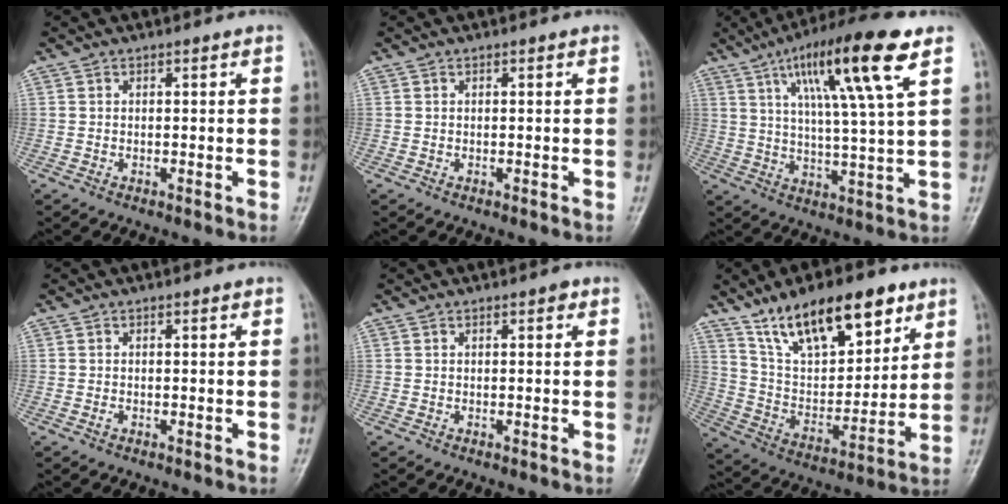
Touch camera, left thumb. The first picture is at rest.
{"total": 0.0}
{"total": 16.9, "force": [7.7, 1.9, 15.0], "torque": [-0.254, -0.015, 0.127]}
{"total": 0.6, "force": [-0.1, 0.3, 0.4], "torque": [-0.003, 0.000, -0.002]}
{"total": 1.0, "force": [0.5, 0.4, 0.8], "torque": [-0.006, 0.002, 0.003]}
{"total": 20.1, "force": [12.6, 8.8, 13.0], "torque": [-0.169, -0.048, 0.228]}